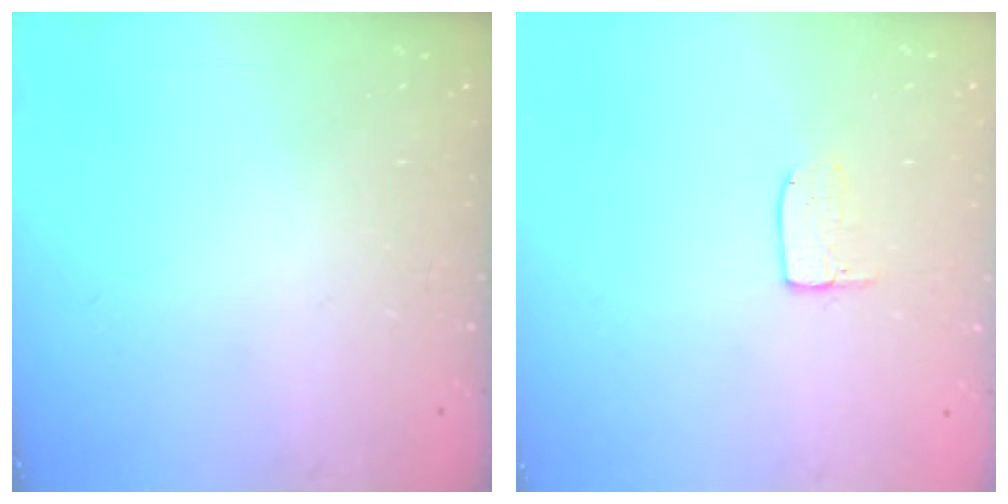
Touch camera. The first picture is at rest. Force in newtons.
{"total": 5.2, "press": 5.2, "slide": 0.4}